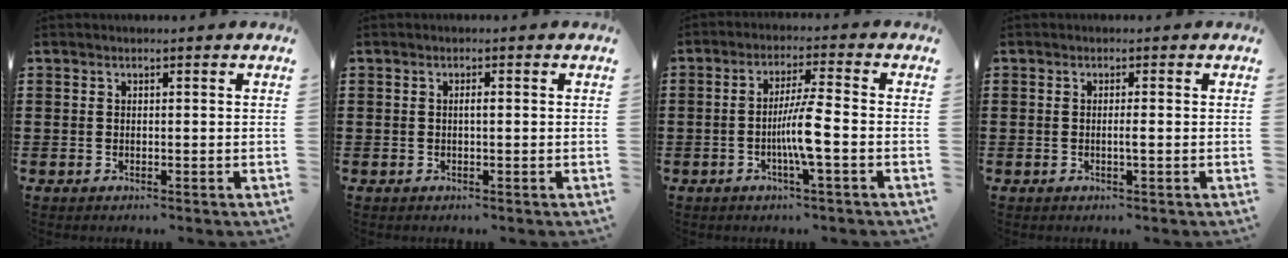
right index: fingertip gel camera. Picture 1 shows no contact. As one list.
[{"total": 0.9, "force": [0.0, 0.1, 0.9], "torque": [-0.016, -0.003, 0.000]}, {"total": 6.2, "force": [-1.7, -0.1, 5.9], "torque": [-0.117, -0.011, -0.039]}, {"total": 1.2, "force": [-0.3, -0.1, 1.1], "torque": [-0.021, -0.005, -0.005]}]